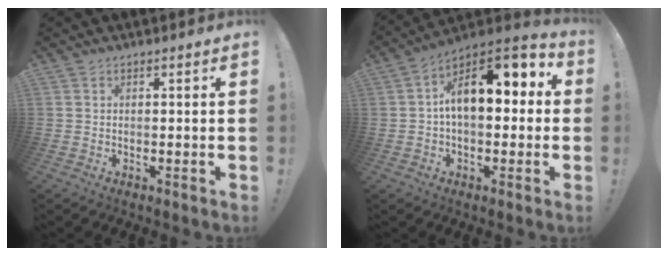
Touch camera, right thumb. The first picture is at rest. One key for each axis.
{"total": 14.7, "fx": 3.7, "fy": 8.2, "fz": 11.6, "tx": -0.167, "ty": -0.008, "tz": 0.067}